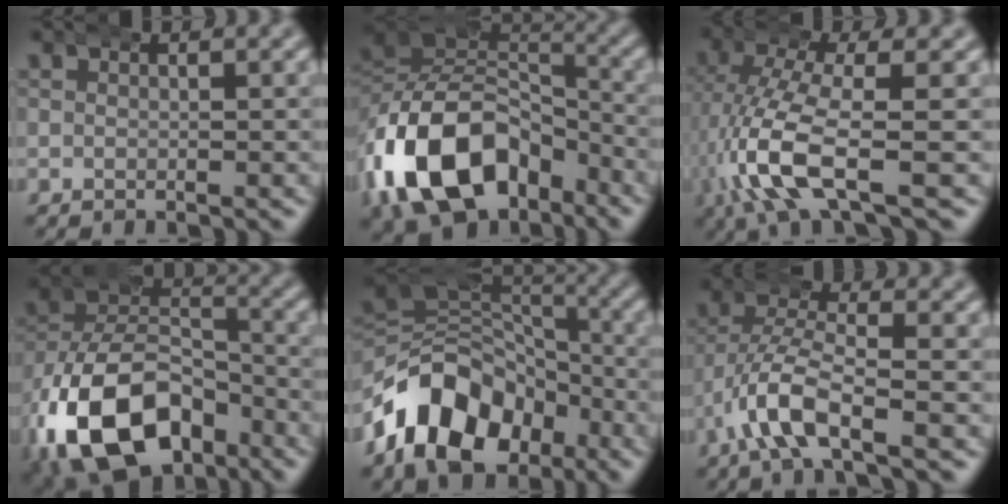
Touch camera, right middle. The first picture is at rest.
{"total": 13.9, "force": [-4.1, 9.7, 9.0], "torque": [-0.191, -0.048, -0.050]}
{"total": 7.0, "force": [-0.9, 2.6, 6.5], "torque": [-0.159, -0.026, -0.001]}
{"total": 14.0, "force": [-5.3, 9.4, 9.0], "torque": [-0.178, -0.050, -0.067]}
{"total": 12.9, "force": [-4.0, 9.6, 7.5], "torque": [-0.125, -0.023, -0.060]}
{"total": 4.8, "force": [-1.5, 2.0, 4.2], "torque": [-0.105, -0.019, -0.015]}